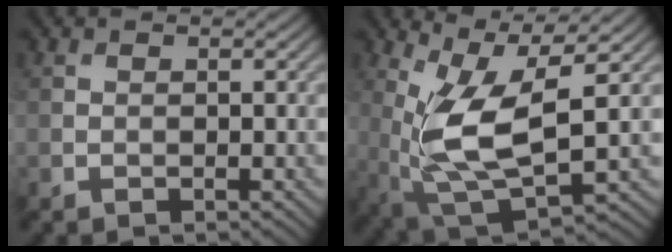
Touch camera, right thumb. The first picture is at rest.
{"total": 11.1, "force": [1.5, 4.2, 10.1], "torque": [-0.226, -0.008, 0.034]}